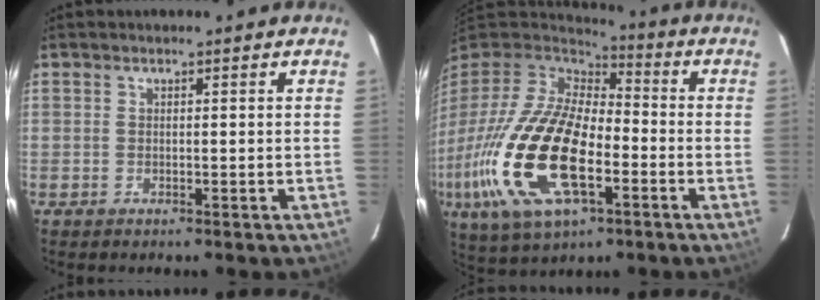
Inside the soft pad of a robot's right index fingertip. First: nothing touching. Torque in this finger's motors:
{"motor_torque": [2.14, 0.00, 1.05, 0.21]}